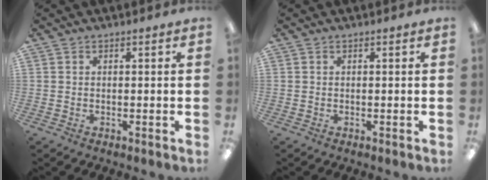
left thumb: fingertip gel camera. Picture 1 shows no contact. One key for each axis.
{"total": 0.0}